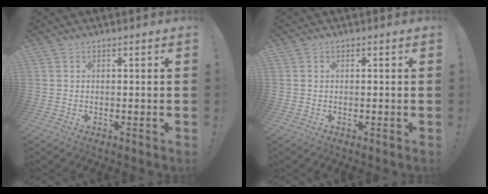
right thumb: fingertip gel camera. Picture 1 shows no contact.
{"total": 0.0}